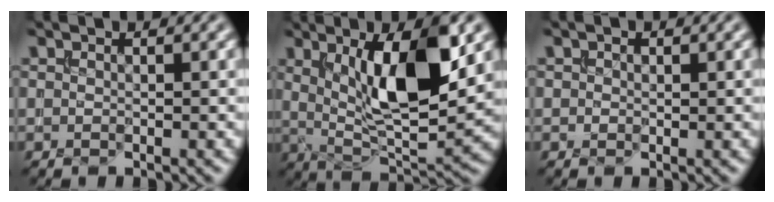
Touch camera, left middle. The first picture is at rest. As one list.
[{"total": 9.8, "force": [2.7, 2.9, 8.9], "torque": [-0.150, -0.016, 0.052]}, {"total": 0.9, "force": [0.1, 0.8, 0.4], "torque": [-0.004, -0.003, 0.001]}]